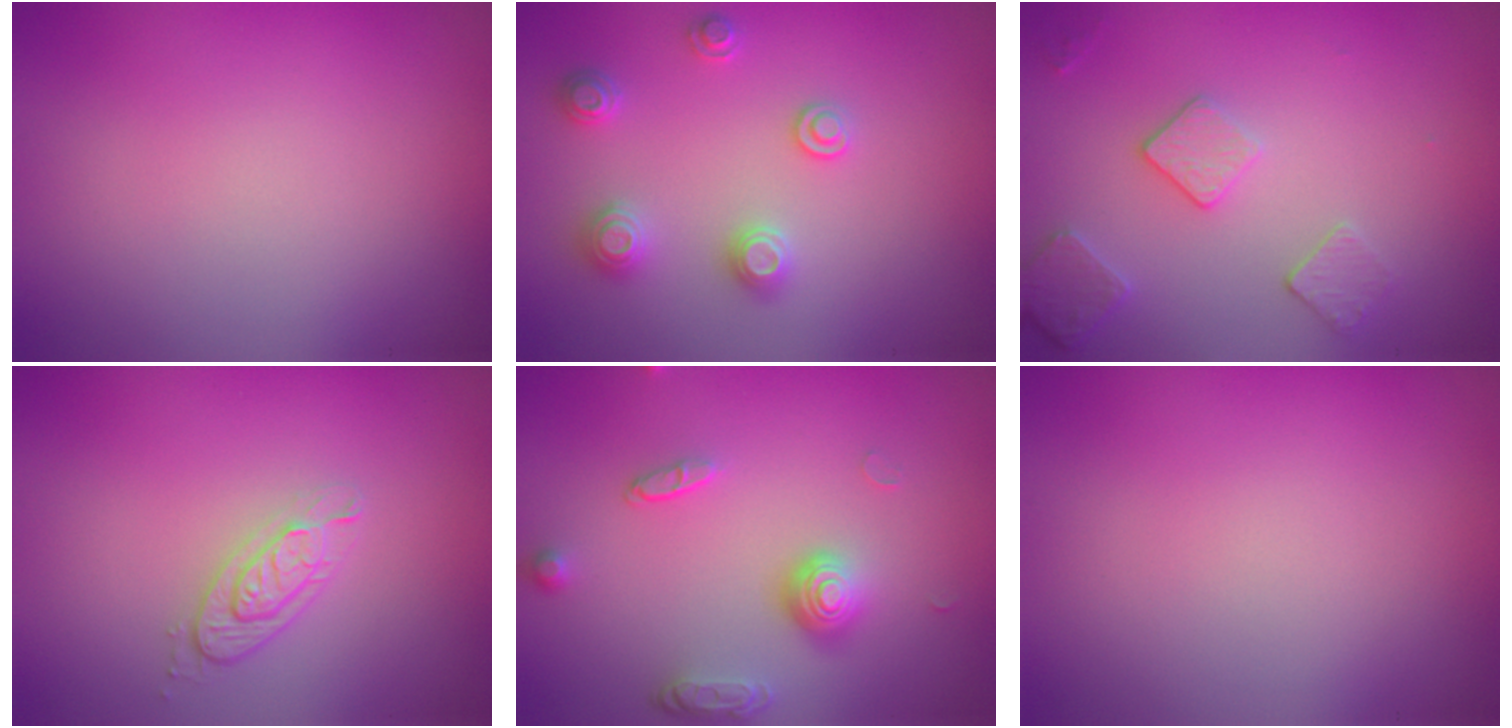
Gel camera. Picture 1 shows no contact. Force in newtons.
{"total": 2.6, "press": 2.6, "slide": 0.1}
{"total": 2.7, "press": 2.7, "slide": 0.7}
{"total": 2.4, "press": 1.9, "slide": 1.4}
{"total": 3.8, "press": 2.9, "slide": 2.6}
{"total": 0.0}